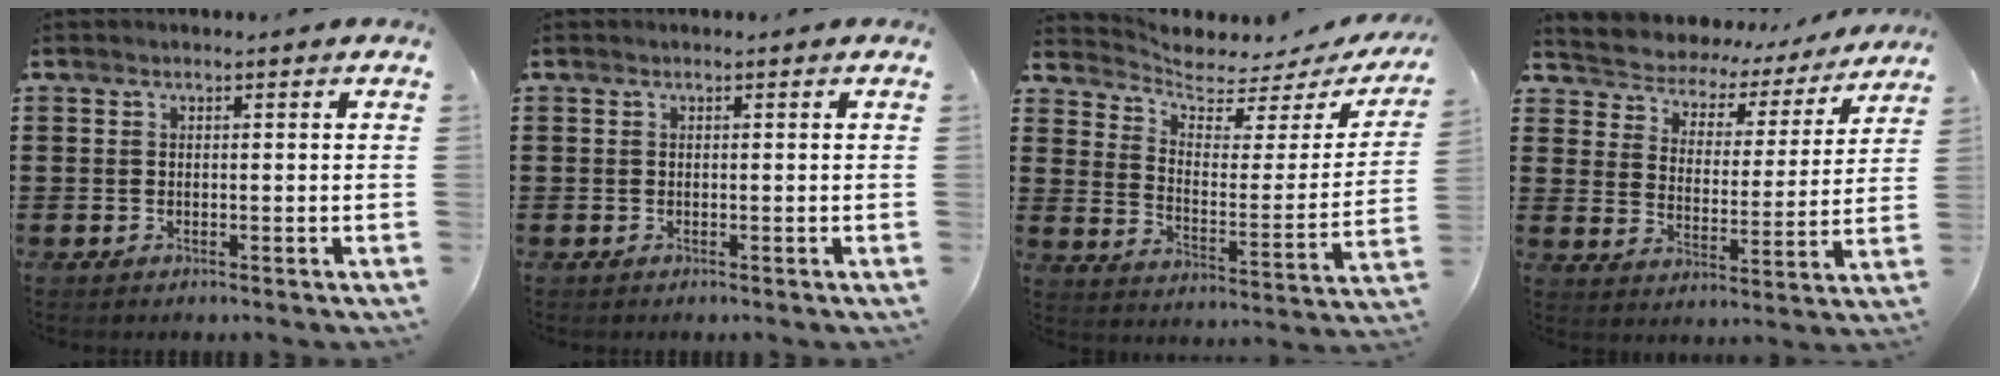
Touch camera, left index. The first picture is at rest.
{"total": 0.0}
{"total": 4.6, "force": [4.1, 1.4, 1.3], "torque": [-0.054, -0.034, 0.068]}
{"total": 3.3, "force": [3.1, 1.1, -0.1], "torque": [-0.025, -0.031, 0.042]}